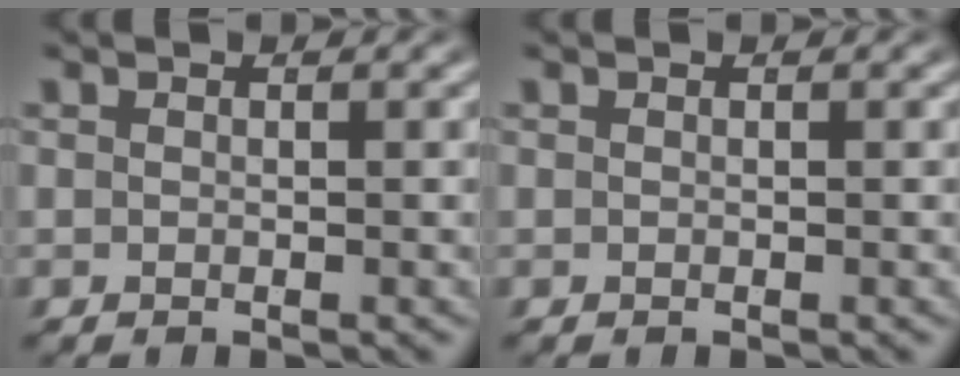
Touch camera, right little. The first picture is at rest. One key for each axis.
{"total": 0.0}